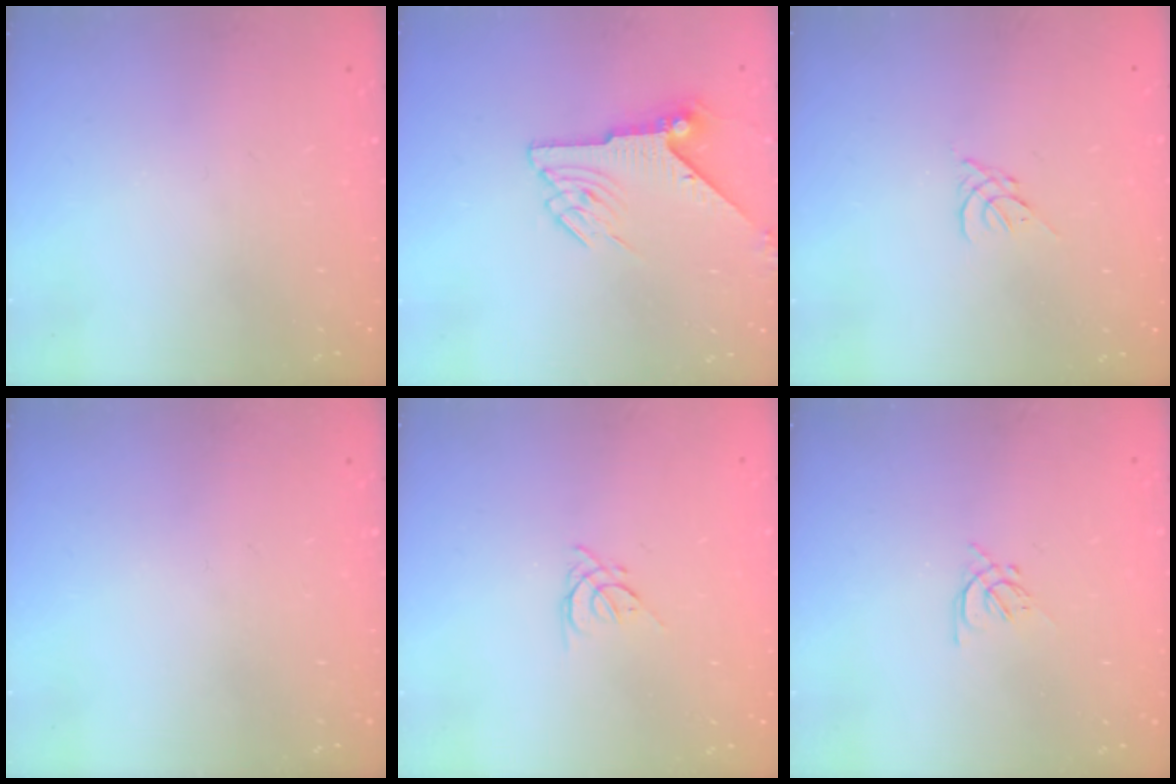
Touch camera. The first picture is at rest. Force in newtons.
{"total": 8.3, "press": 8.3, "slide": 0.4}
{"total": 1.8, "press": 1.7, "slide": 0.5}
{"total": 0.0}
{"total": 3.4, "press": 3.3, "slide": 0.7}
{"total": 2.0, "press": 1.9, "slide": 0.5}